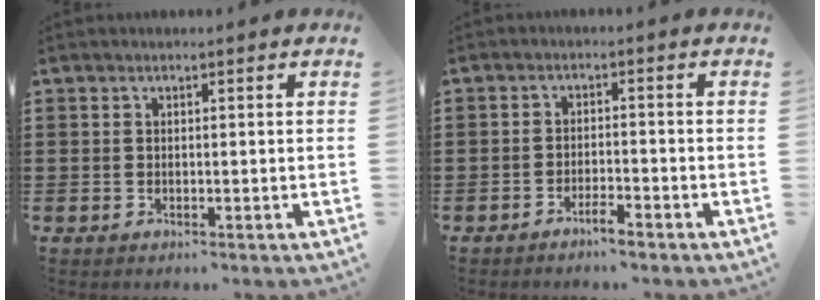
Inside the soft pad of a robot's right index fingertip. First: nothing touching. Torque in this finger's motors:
{"motor_torque": [0.31, 0.34, 0.16, 0.01]}